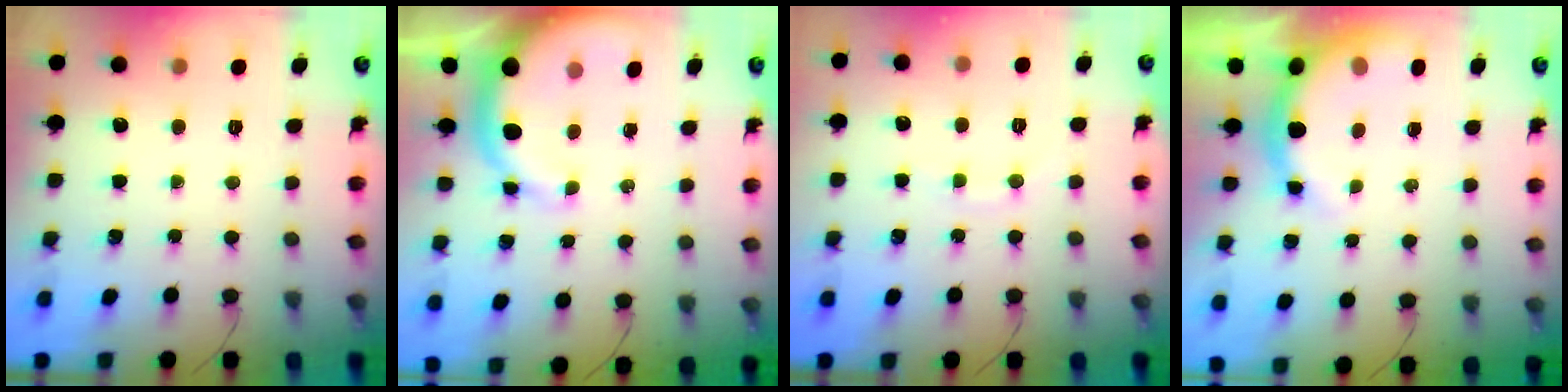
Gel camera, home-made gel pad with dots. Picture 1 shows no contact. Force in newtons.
{"total": 8.9, "press": 8.5, "slide": 2.6}
{"total": 4.8, "press": 4.7, "slide": 1.3}
{"total": 8.3, "press": 8.2, "slide": 1.0}